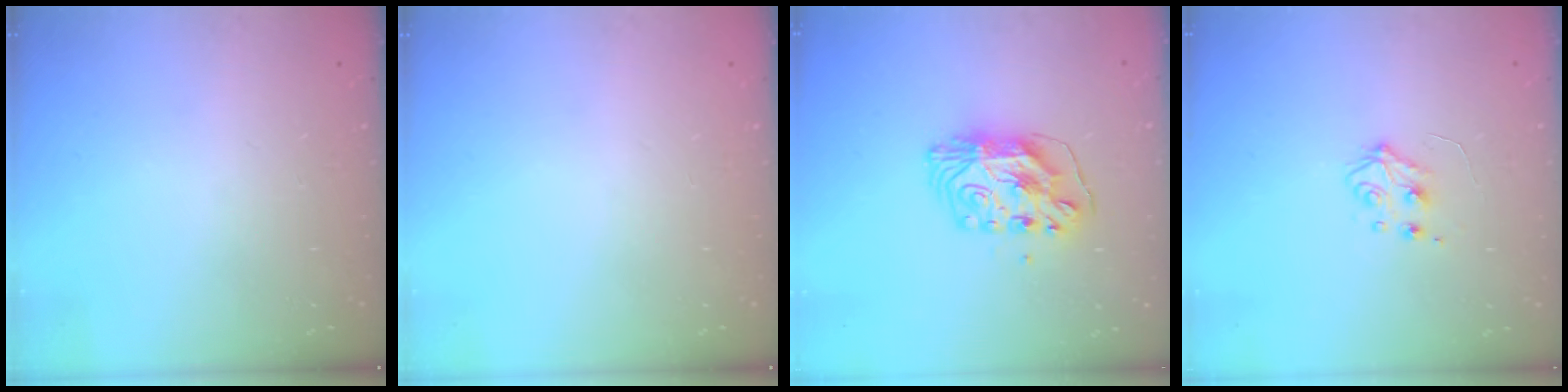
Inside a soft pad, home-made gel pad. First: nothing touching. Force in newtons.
{"total": 0.0}
{"total": 9.6, "press": 9.6, "slide": 0.9}
{"total": 5.5, "press": 5.5, "slide": 0.6}